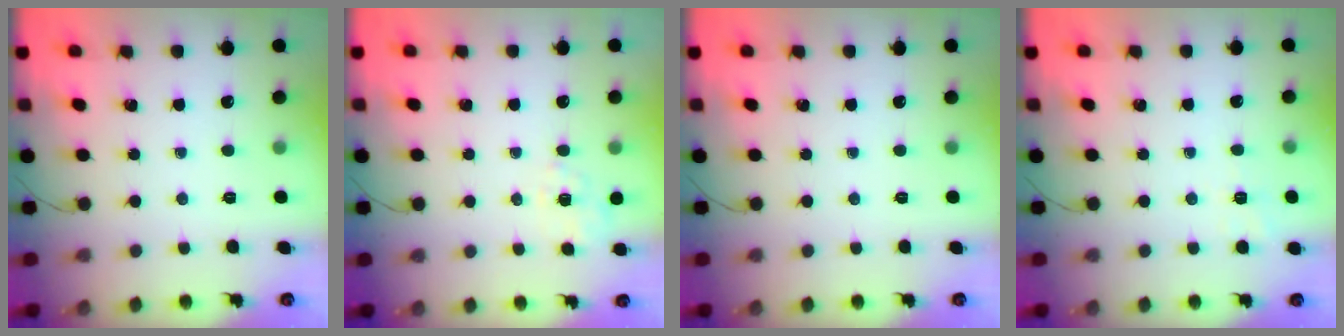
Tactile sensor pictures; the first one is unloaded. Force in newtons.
{"total": 2.5, "press": 1.8, "slide": 1.7}
{"total": 0.0}
{"total": 2.4, "press": 1.2, "slide": 2.0}